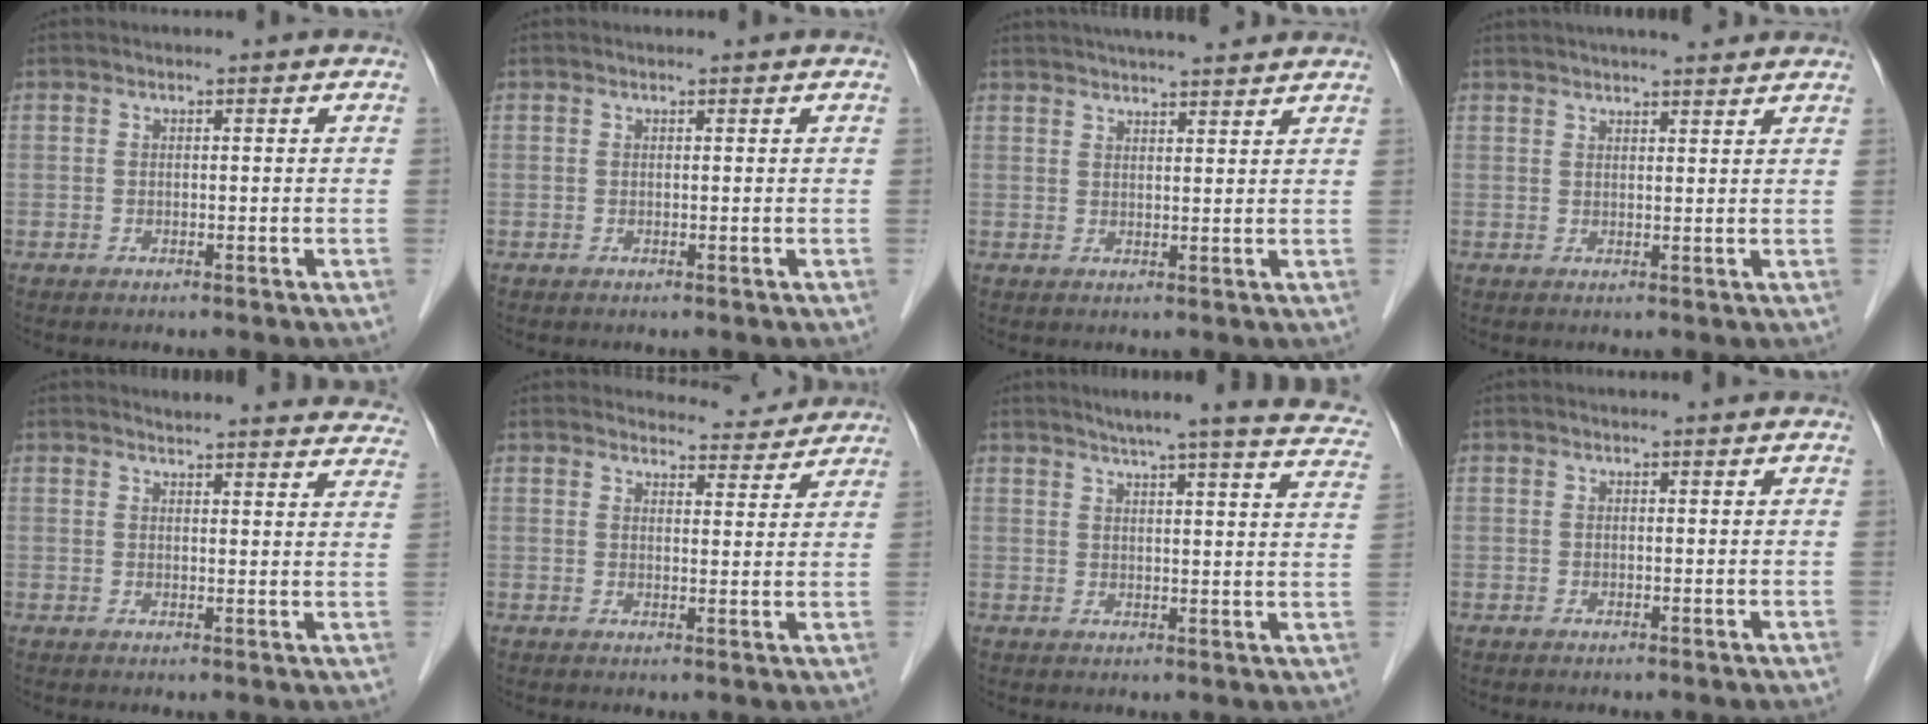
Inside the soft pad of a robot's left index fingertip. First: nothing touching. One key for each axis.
{"total": 0.9, "fx": 0.8, "fy": 0.0, "fz": 0.3, "tx": -0.008, "ty": 0.009, "tz": 0.013}
{"total": 12.9, "fx": 11.6, "fy": 1.6, "fz": 5.4, "tx": -0.084, "ty": 0.033, "tz": 0.161}
{"total": 10.5, "fx": 9.3, "fy": 1.5, "fz": 4.7, "tx": -0.067, "ty": 0.029, "tz": 0.122}
{"total": 19.4, "fx": 18.8, "fy": 2.9, "fz": 4.1, "tx": -0.039, "ty": -0.050, "tz": 0.199}
{"total": 6.7, "fx": 6.6, "fy": 1.3, "fz": 0.0, "tx": 0.008, "ty": -0.002, "tz": 0.072}
{"total": 20.2, "fx": 17.5, "fy": 1.2, "fz": 10.0, "tx": -0.132, "ty": -0.026, "tz": 0.199}
{"total": 1.1, "fx": 1.1, "fy": 0.1, "fz": 0.4, "tx": -0.007, "ty": 0.009, "tz": 0.016}